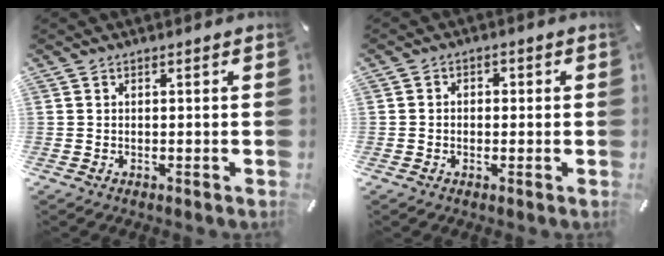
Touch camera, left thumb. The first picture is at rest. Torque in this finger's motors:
{"motor_torque": [-0.03, -0.01, -0.09, -0.05, 0.01]}